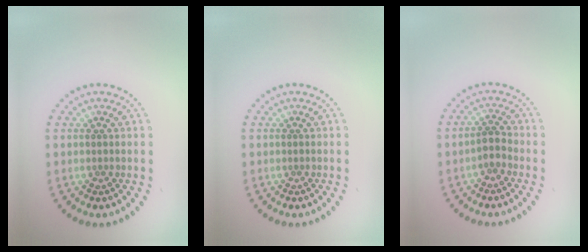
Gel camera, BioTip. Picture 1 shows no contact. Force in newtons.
{"total": 0.0}
{"total": 1.5, "press": 1.2, "slide": 0.8}